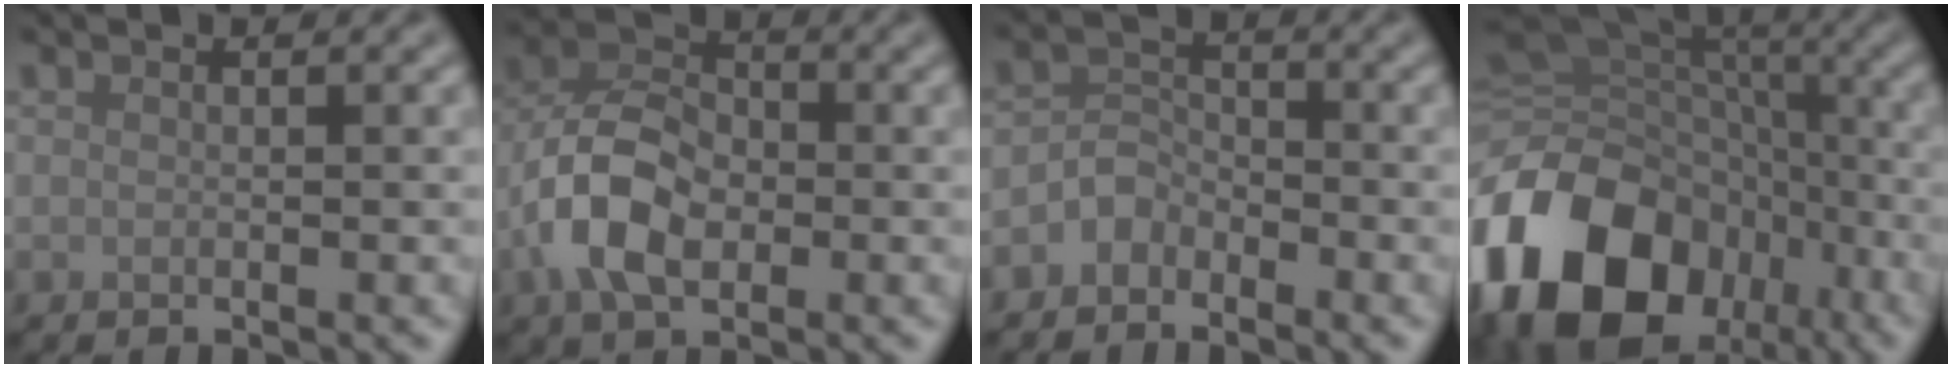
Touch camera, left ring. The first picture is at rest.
{"total": 7.0, "force": [-2.0, 4.5, 5.0], "torque": [-0.104, 0.009, -0.045]}
{"total": 2.2, "force": [-1.6, 1.4, 0.5], "torque": [-0.005, 0.011, -0.035]}
{"total": 18.8, "force": [-8.0, 13.8, 9.9], "torque": [-0.222, -0.013, -0.135]}